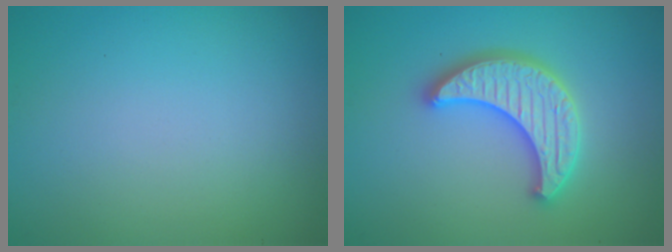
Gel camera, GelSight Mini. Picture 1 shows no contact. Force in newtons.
{"total": 4.4, "press": 4.3, "slide": 0.9}